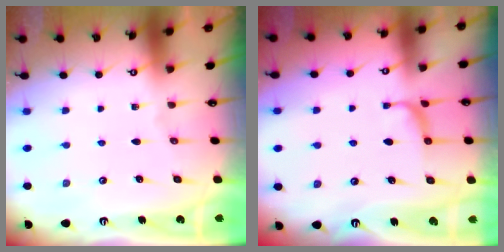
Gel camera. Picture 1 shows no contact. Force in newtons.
{"total": 1.7, "press": 1.6, "slide": 0.7}